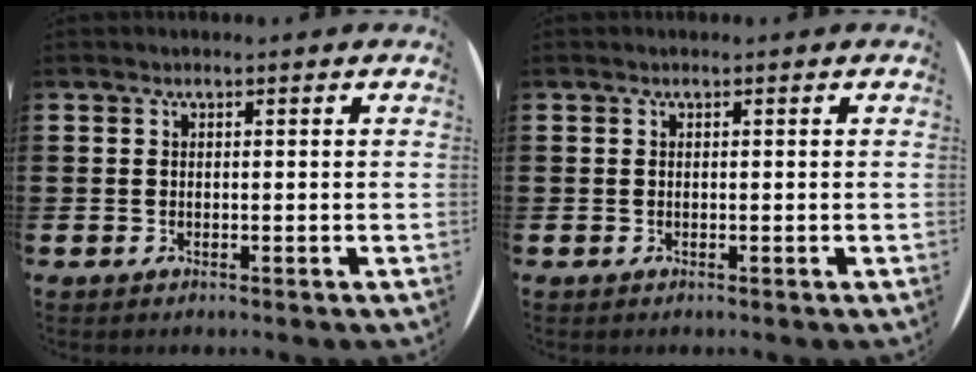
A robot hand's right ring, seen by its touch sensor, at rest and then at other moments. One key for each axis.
{"total": 0.0}